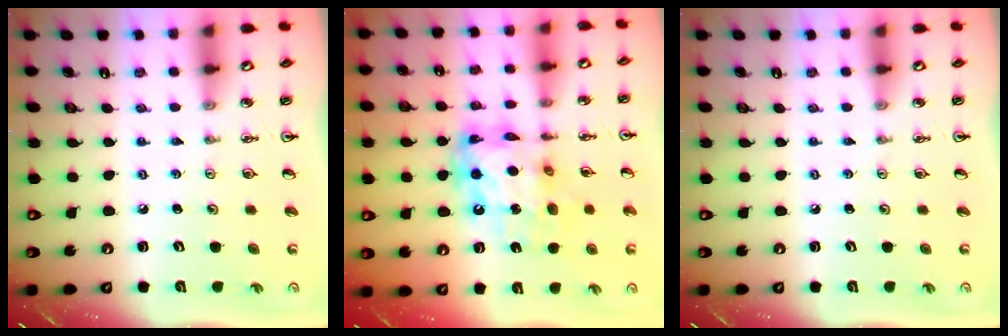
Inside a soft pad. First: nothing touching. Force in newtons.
{"total": 15.4, "press": 15.3, "slide": 1.3}
{"total": 0.0}